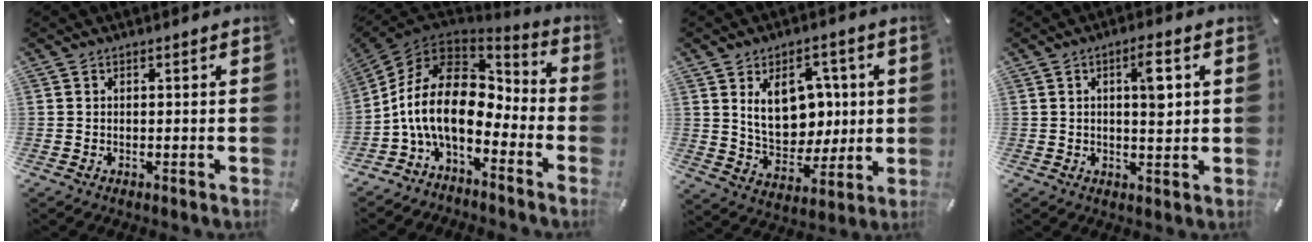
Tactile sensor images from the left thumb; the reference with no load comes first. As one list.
[{"total": 16.2, "force": [-2.6, 10.1, 12.4], "torque": [-0.268, 0.009, -0.047]}, {"total": 14.6, "force": [3.4, 10.8, 9.2], "torque": [-0.133, -0.003, 0.068]}, {"total": 6.2, "force": [1.6, 1.8, 5.7], "torque": [-0.082, -0.009, 0.017]}]